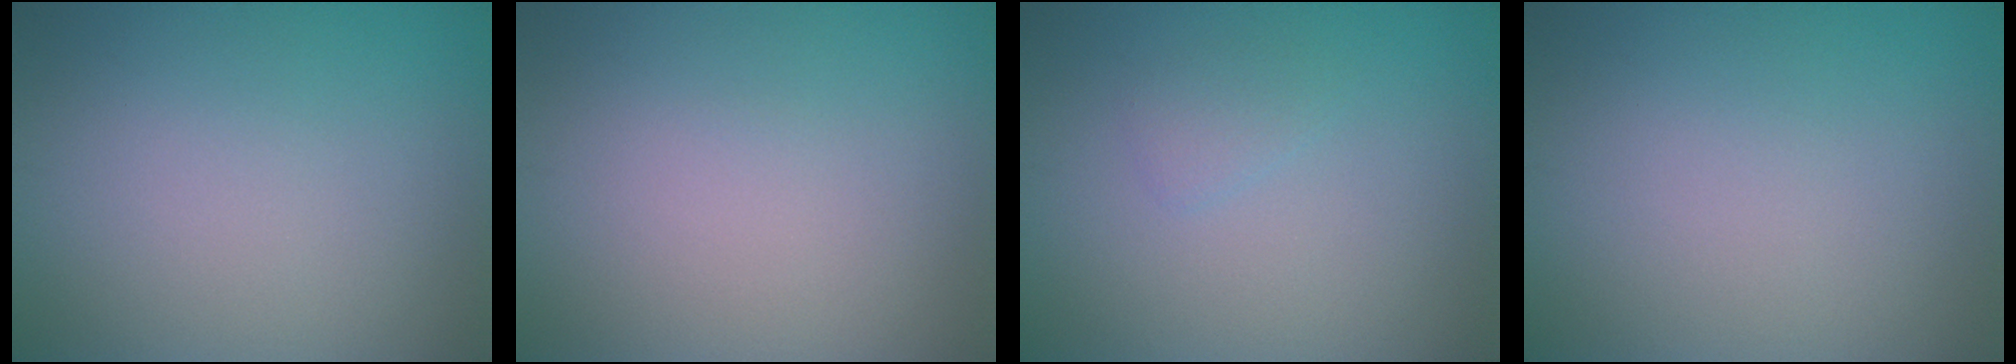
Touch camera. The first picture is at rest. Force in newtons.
{"total": 0.0}
{"total": 0.9, "press": 0.9, "slide": 0.1}
{"total": 0.0}